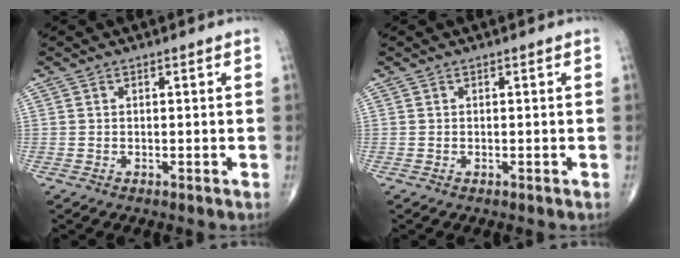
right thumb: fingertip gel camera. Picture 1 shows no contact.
{"total": 0.0}